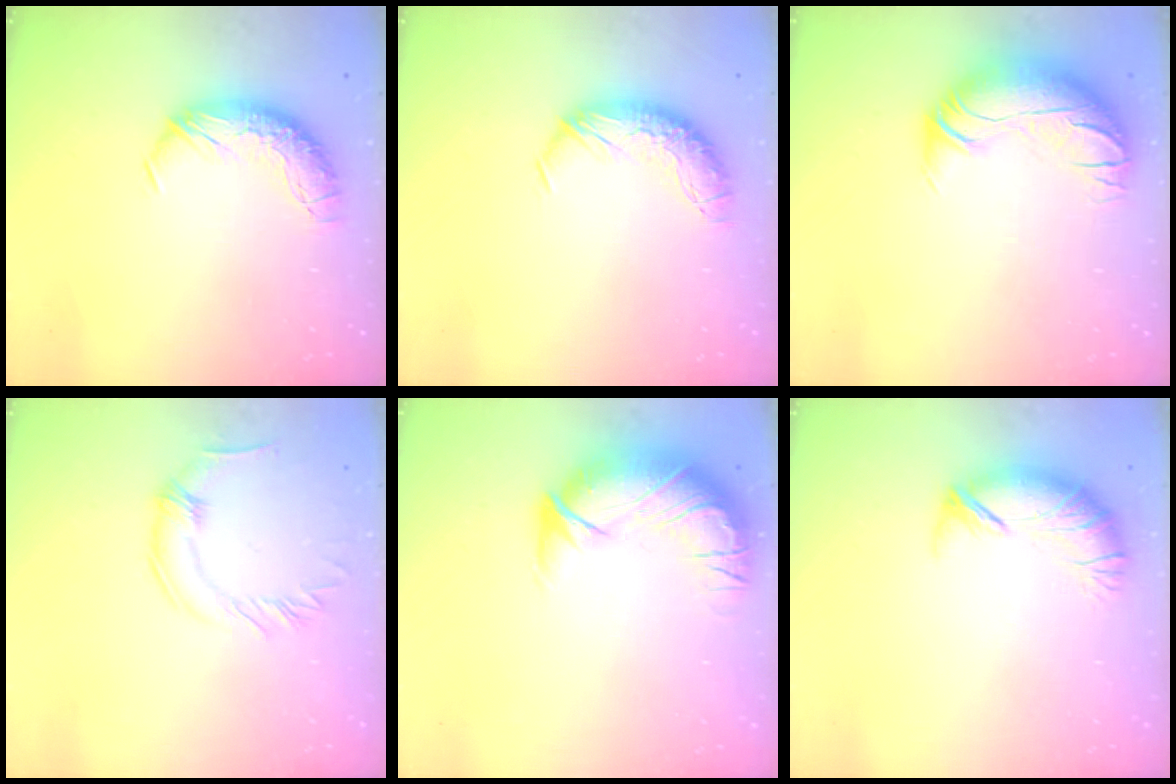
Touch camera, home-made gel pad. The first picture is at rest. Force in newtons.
{"total": 0.0}
{"total": 2.7, "press": 0.5, "slide": 2.7}
{"total": 0.0}
{"total": 2.8, "press": 0.4, "slide": 2.8}
{"total": 3.8, "press": 3.2, "slide": 2.1}